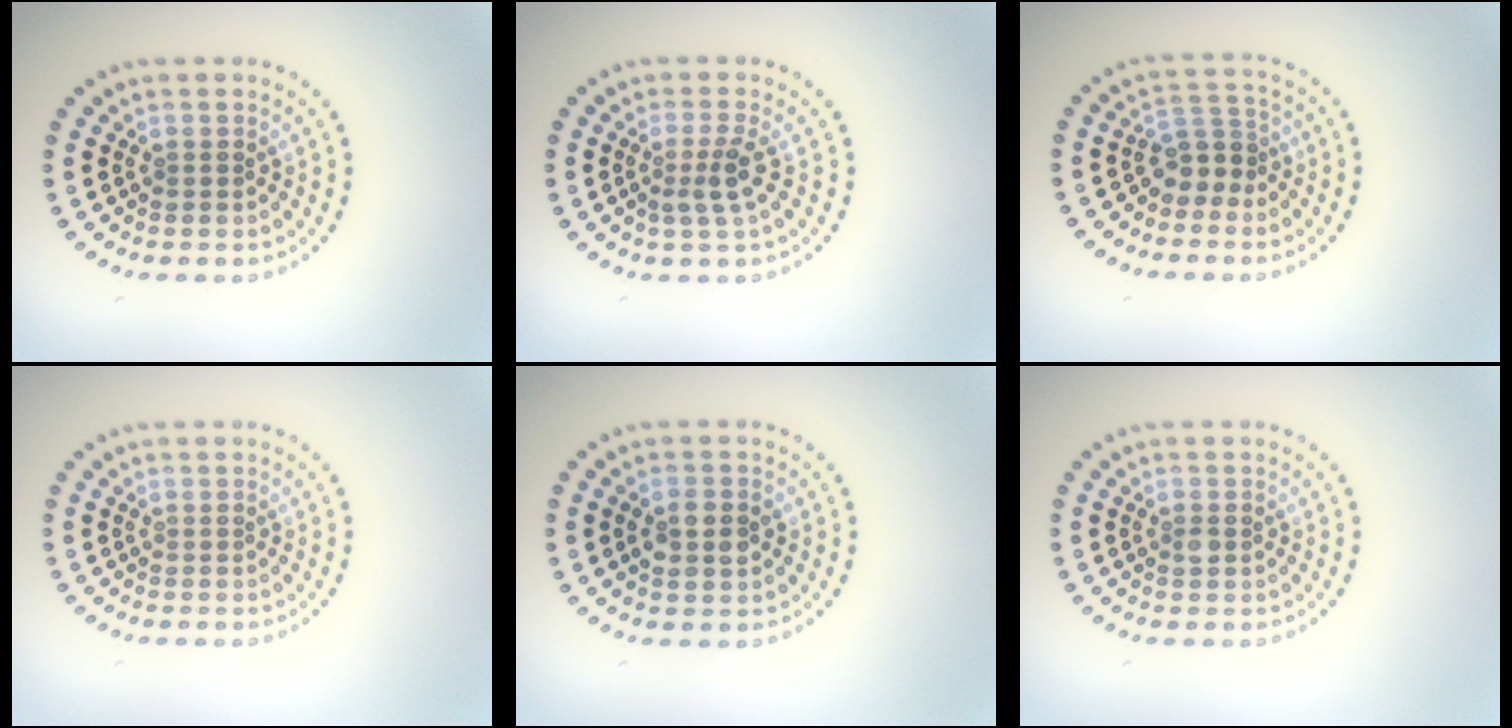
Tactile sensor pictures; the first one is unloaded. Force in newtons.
{"total": 2.3, "press": 1.8, "slide": 1.5}
{"total": 2.7, "press": 2.3, "slide": 1.5}
{"total": 0.0}
{"total": 2.7, "press": 2.7, "slide": 0.2}
{"total": 0.9, "press": 0.9, "slide": 0.0}